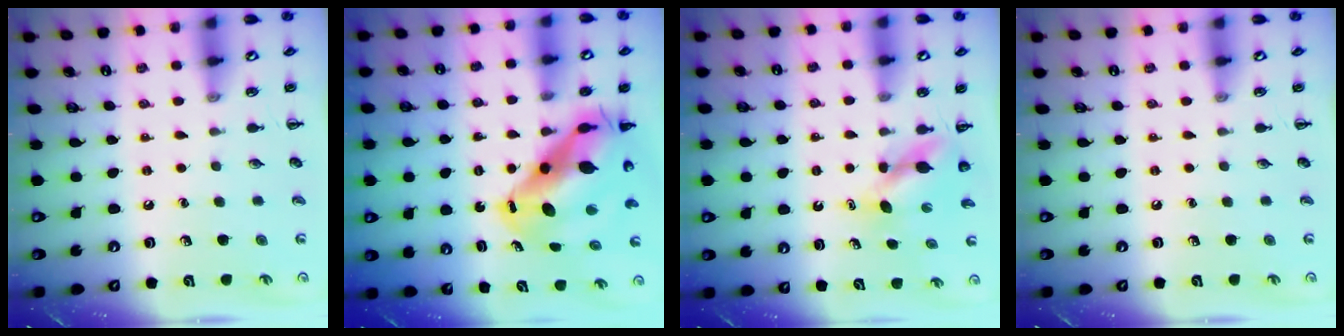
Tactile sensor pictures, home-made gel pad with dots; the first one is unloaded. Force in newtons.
{"total": 14.1, "press": 13.5, "slide": 4.0}
{"total": 4.6, "press": 4.6, "slide": 0.4}
{"total": 0.0}